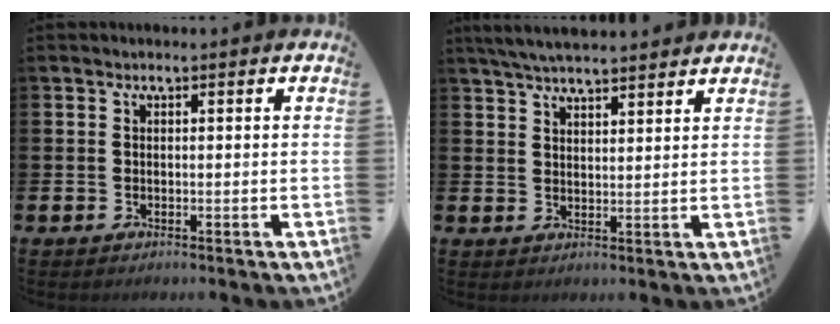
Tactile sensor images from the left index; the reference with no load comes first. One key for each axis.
{"total": 5.0, "fx": 4.8, "fy": 0.5, "fz": 1.3, "tx": -0.033, "ty": -0.015, "tz": 0.088}